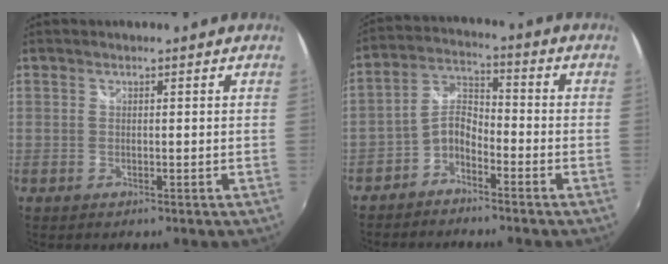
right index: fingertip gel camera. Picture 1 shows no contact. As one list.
[{"total": 5.4, "force": [-3.7, 2.7, 3.0], "torque": [-0.073, 0.021, -0.076]}]